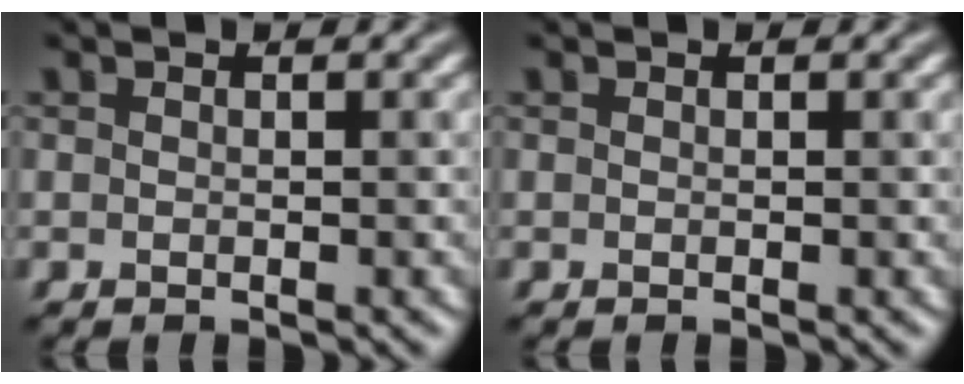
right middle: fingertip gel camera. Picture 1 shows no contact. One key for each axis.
{"total": 0.0}